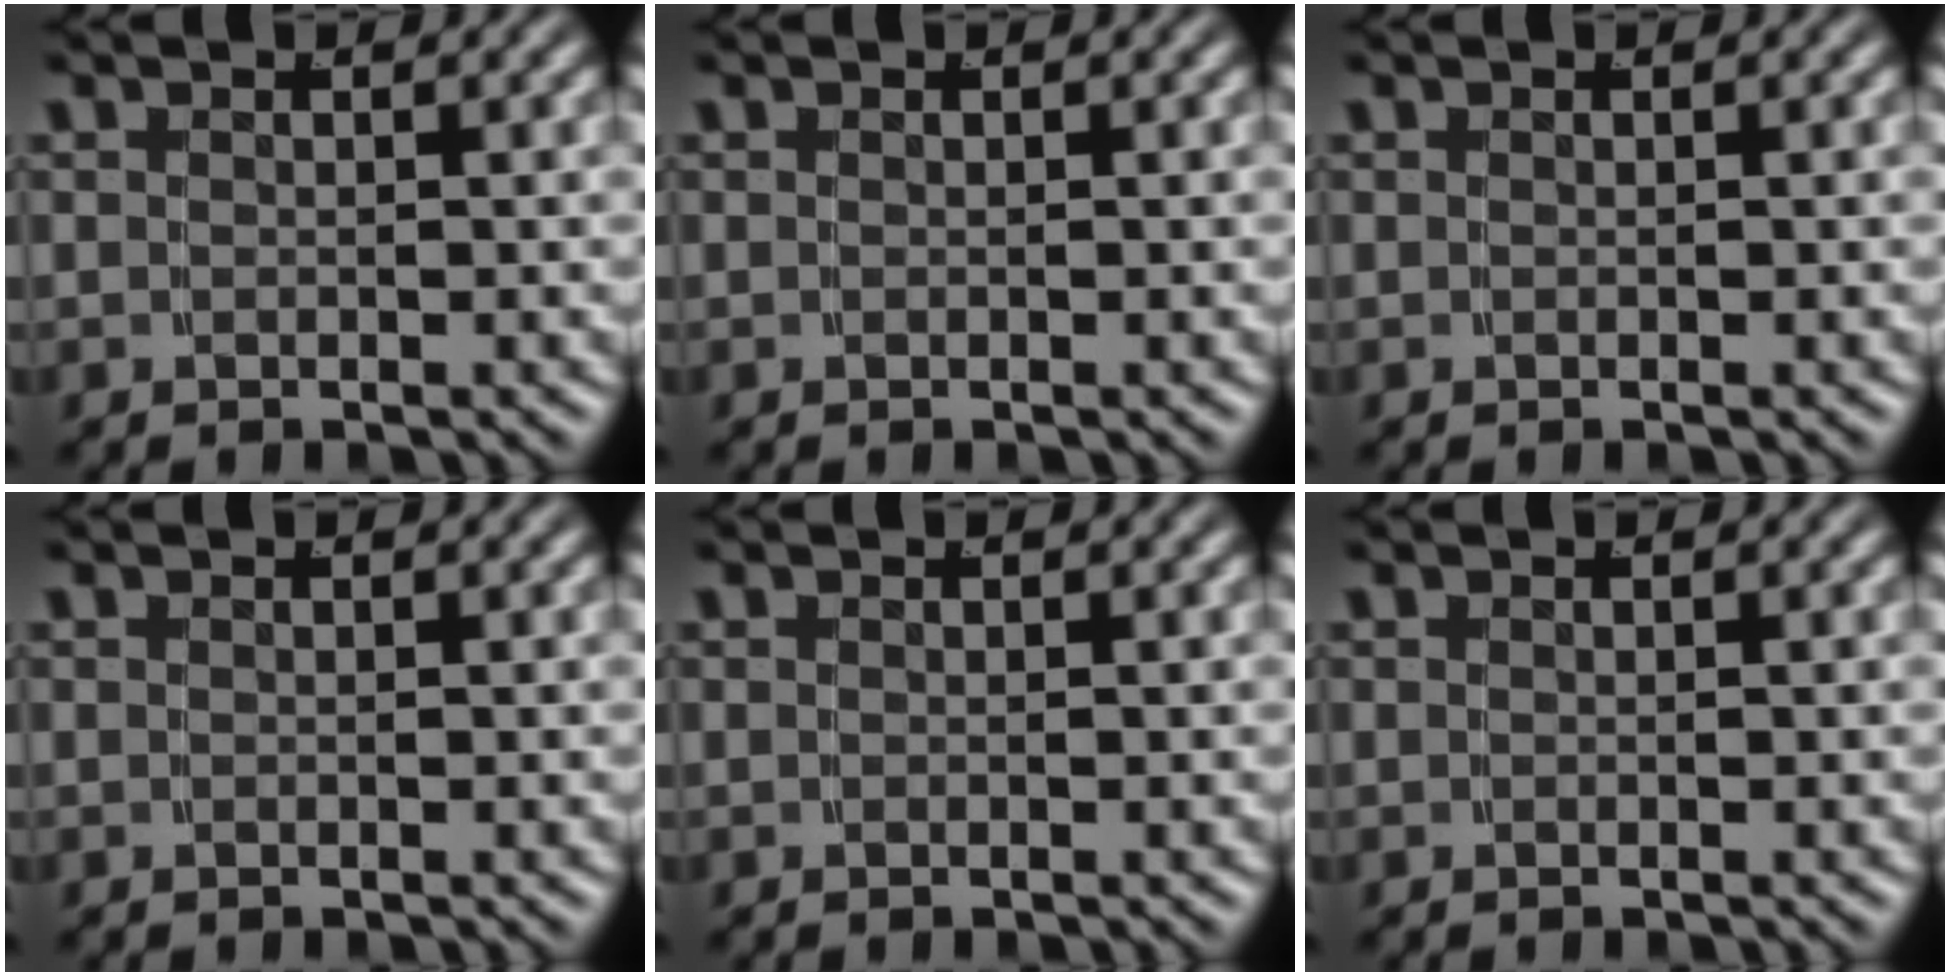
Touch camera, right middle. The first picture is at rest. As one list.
[{"total": 0.0}, {"total": 0.0}, {"total": 0.0}, {"total": 0.0}, {"total": 0.0}]